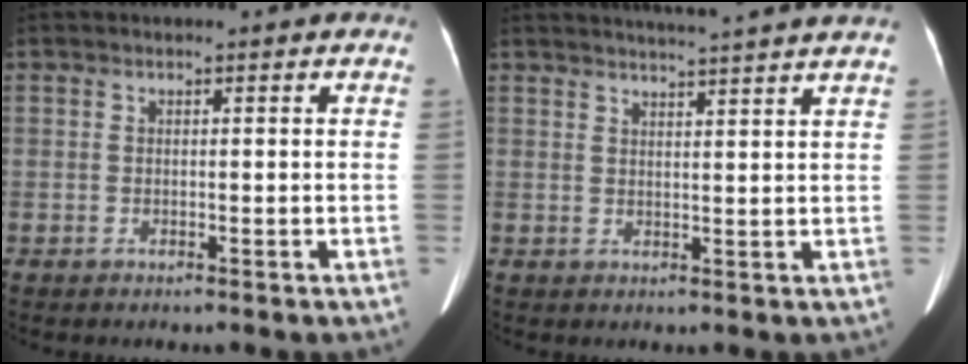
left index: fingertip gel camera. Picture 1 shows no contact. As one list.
[{"total": 10.5, "force": [9.6, -1.5, 3.9], "torque": [-0.057, 0.001, 0.113]}]